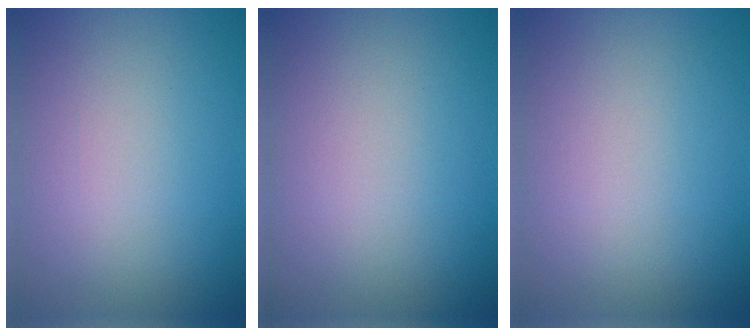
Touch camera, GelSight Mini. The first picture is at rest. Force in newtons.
{"total": 0.0}
{"total": 0.0}